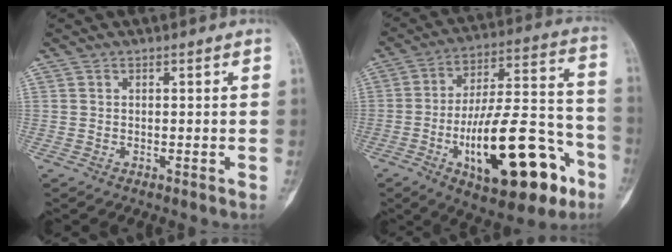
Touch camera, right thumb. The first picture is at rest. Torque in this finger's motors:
{"motor_torque": [2.25, 2.75, 2.10, -0.67, 0.27]}